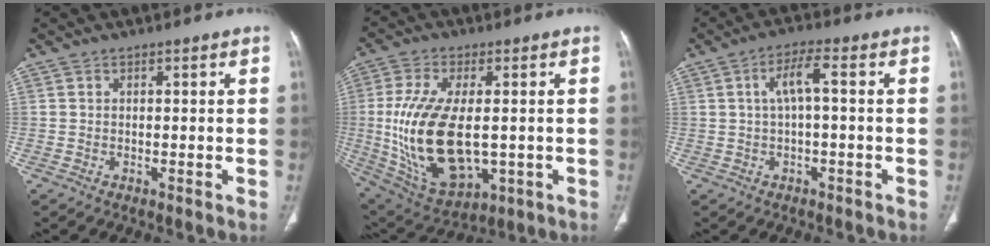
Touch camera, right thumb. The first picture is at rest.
{"total": 19.8, "force": [-1.3, 10.3, 16.9], "torque": [-0.341, -0.013, 0.003]}
{"total": 4.5, "force": [0.4, 1.1, 4.3], "torque": [-0.090, 0.018, 0.004]}